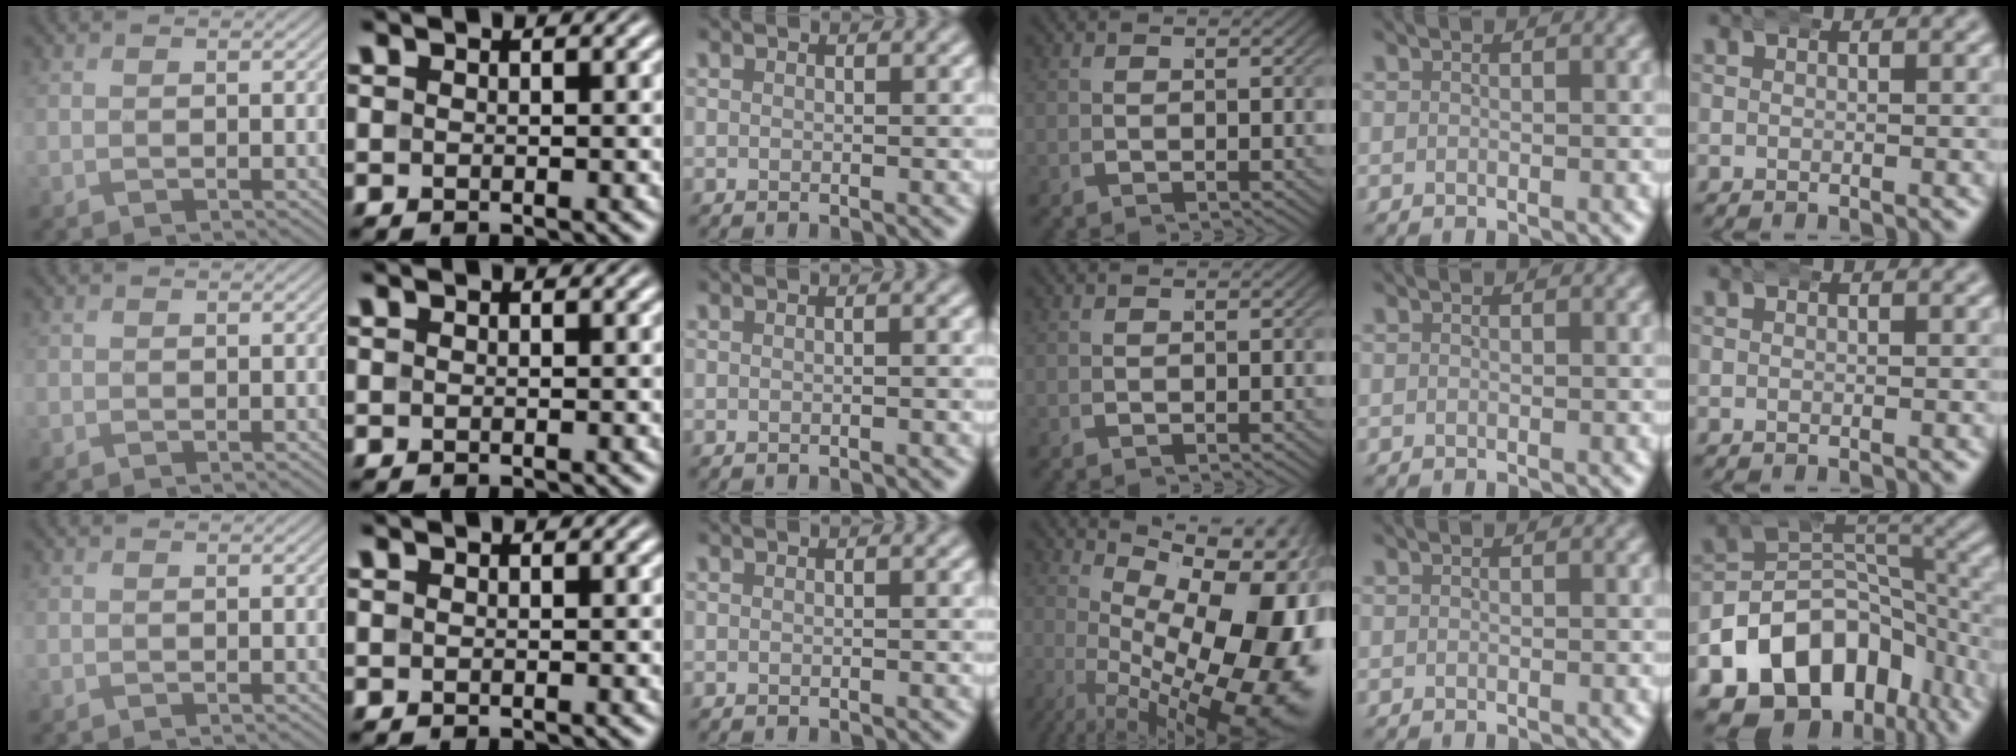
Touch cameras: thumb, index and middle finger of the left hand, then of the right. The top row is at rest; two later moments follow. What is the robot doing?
{"motion": "wrap", "object": "arm wrap"}